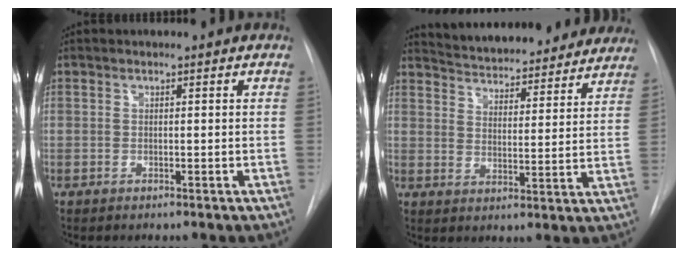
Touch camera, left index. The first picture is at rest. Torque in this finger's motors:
{"motor_torque": [0.08, -1.04, 0.35, 0.11]}